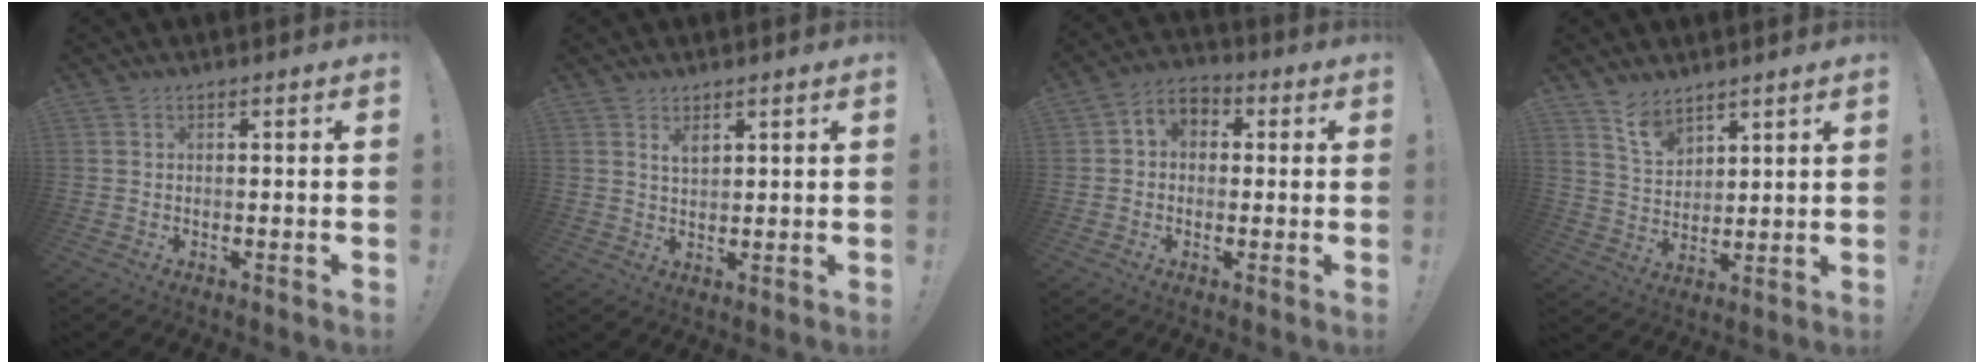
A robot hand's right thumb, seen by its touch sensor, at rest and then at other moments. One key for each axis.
{"total": 2.9, "fx": 2.1, "fy": 1.2, "fz": 1.6, "tx": -0.013, "ty": -0.015, "tz": 0.033}
{"total": 5.2, "fx": -0.5, "fy": 4.6, "fz": 2.6, "tx": -0.039, "ty": 0.015, "tz": -0.006}
{"total": 7.8, "fx": 6.2, "fy": 4.1, "fz": 2.5, "tx": -0.045, "ty": -0.044, "tz": 0.118}